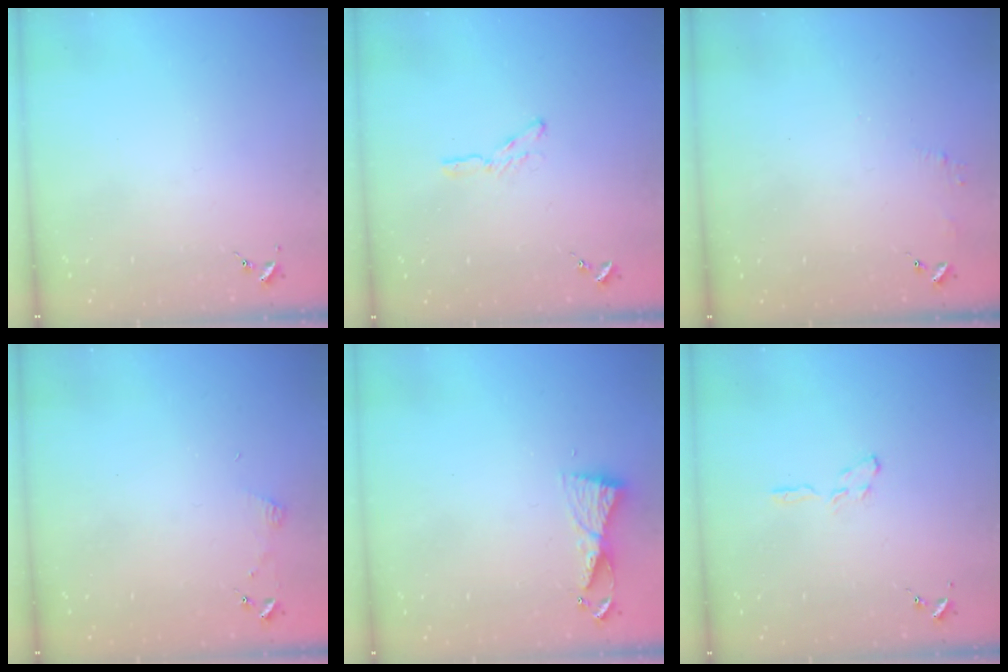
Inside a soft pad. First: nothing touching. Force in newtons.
{"total": 4.3, "press": 4.2, "slide": 0.4}
{"total": 4.8, "press": 4.8, "slide": 0.4}
{"total": 3.6, "press": 3.6, "slide": 0.4}
{"total": 5.4, "press": 5.4, "slide": 0.5}
{"total": 4.5, "press": 4.5, "slide": 0.5}